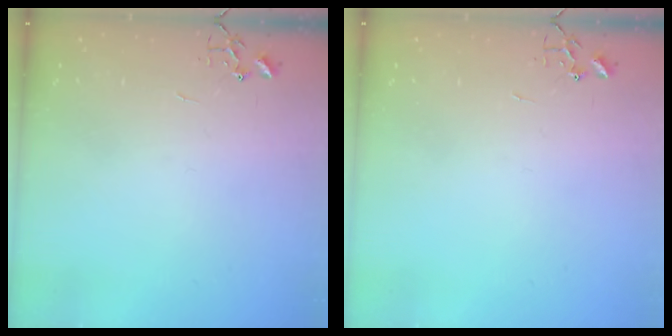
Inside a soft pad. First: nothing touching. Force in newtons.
{"total": 0.0}